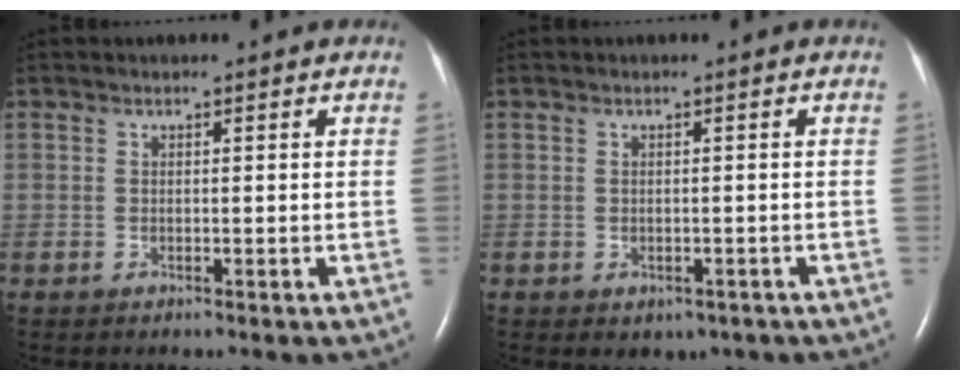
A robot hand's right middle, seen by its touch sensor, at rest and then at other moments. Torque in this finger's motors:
{"motor_torque": [-0.06, -0.05, 0.11, 0.03]}